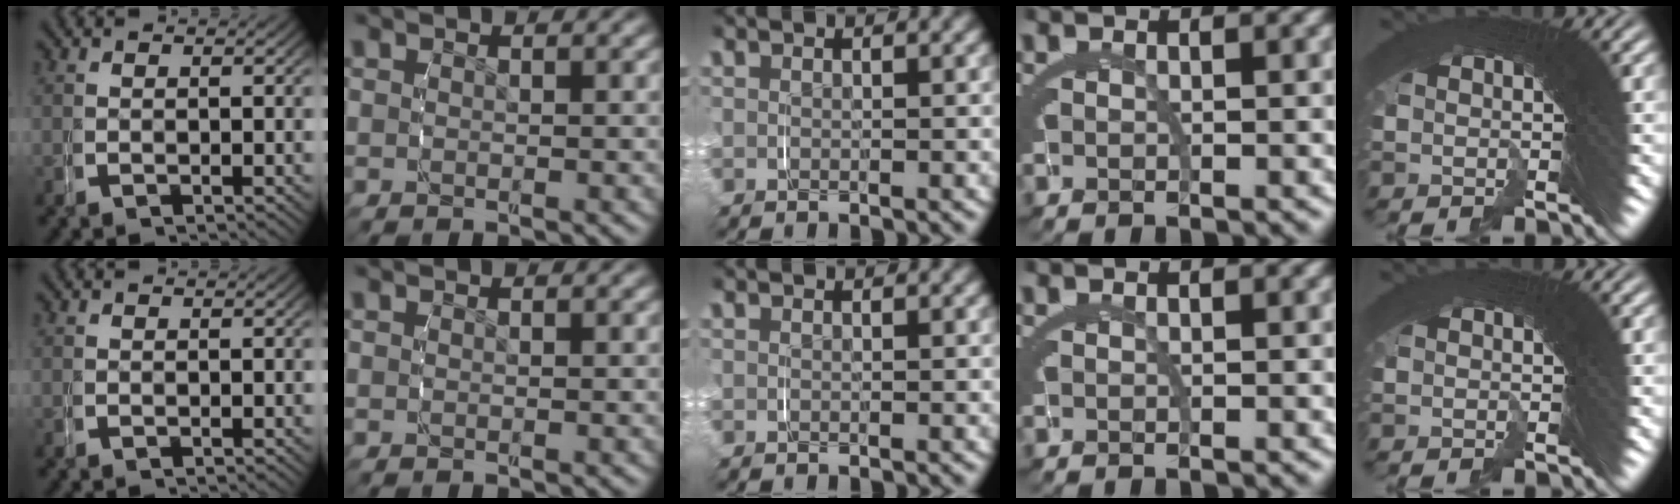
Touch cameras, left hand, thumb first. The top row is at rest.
{}